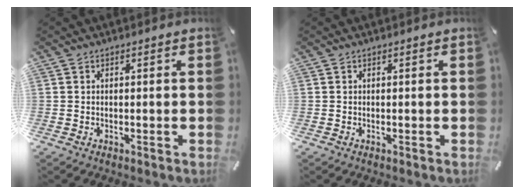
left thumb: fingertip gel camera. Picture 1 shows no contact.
{"total": 0.0}